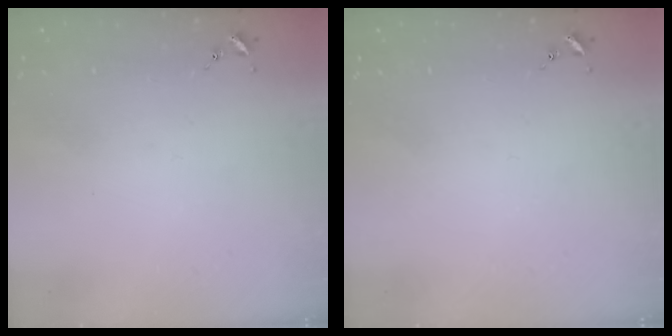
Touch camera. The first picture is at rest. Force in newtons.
{"total": 0.0}